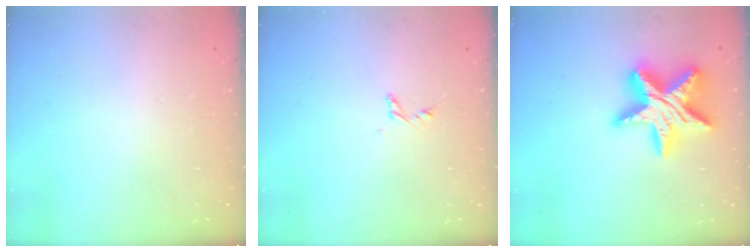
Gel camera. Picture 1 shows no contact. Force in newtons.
{"total": 3.9, "press": 3.9, "slide": 0.4}
{"total": 20.3, "press": 20.2, "slide": 1.8}